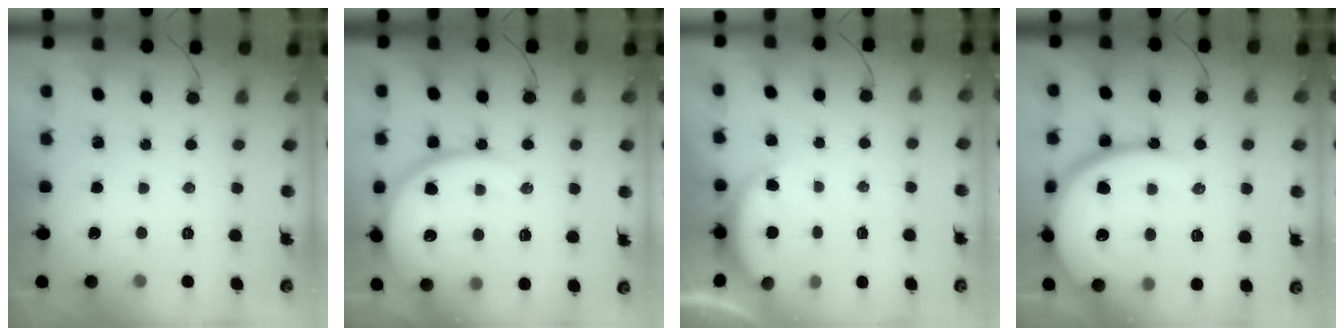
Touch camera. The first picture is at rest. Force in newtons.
{"total": 17.0, "press": 16.9, "slide": 1.8}
{"total": 2.6, "press": 2.6, "slide": 0.5}
{"total": 21.6, "press": 21.5, "slide": 2.5}